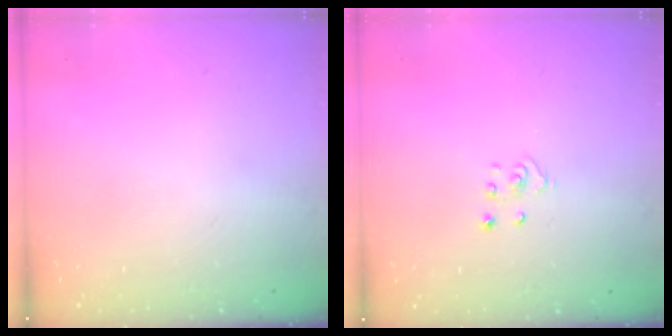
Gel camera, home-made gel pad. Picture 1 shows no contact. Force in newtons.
{"total": 2.8, "press": 2.8, "slide": 0.3}